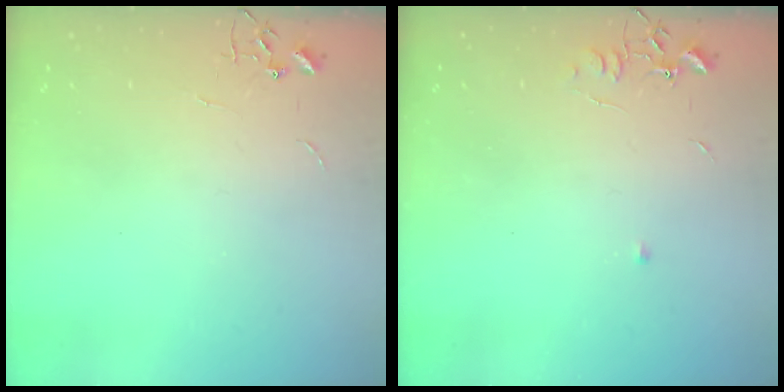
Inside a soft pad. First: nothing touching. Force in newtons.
{"total": 4.9, "press": 4.9, "slide": 0.6}